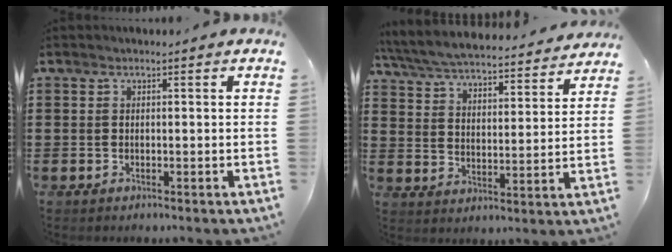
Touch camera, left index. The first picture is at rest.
{"total": 5.6, "force": [5.5, 0.1, 1.3], "torque": [-0.052, -0.038, 0.091]}